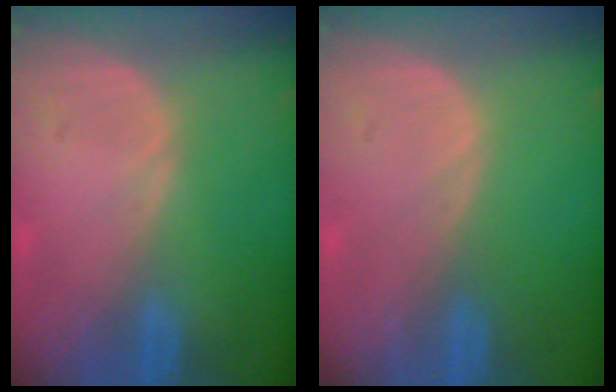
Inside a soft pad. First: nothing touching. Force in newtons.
{"total": 0.0}